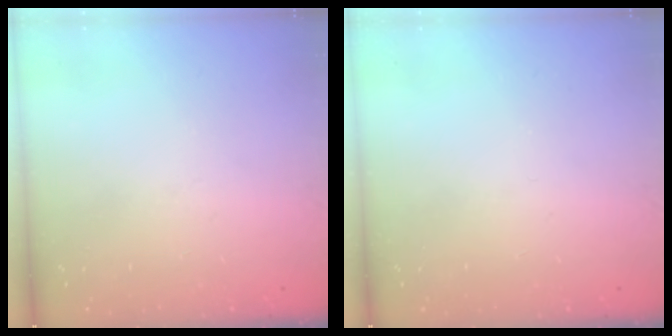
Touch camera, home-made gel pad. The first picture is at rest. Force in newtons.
{"total": 0.0}